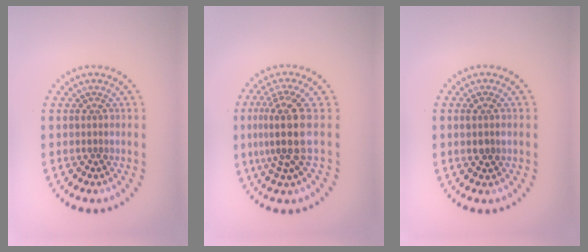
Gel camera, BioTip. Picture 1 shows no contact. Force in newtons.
{"total": 4.3, "press": 3.5, "slide": 2.6}
{"total": 1.4, "press": 1.3, "slide": 0.2}